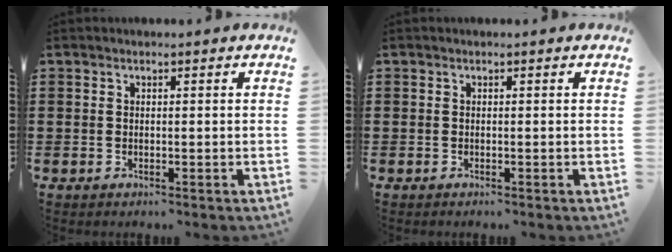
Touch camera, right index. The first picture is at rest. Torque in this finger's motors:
{"motor_torque": [-0.12, 0.13, 0.00, 0.00]}